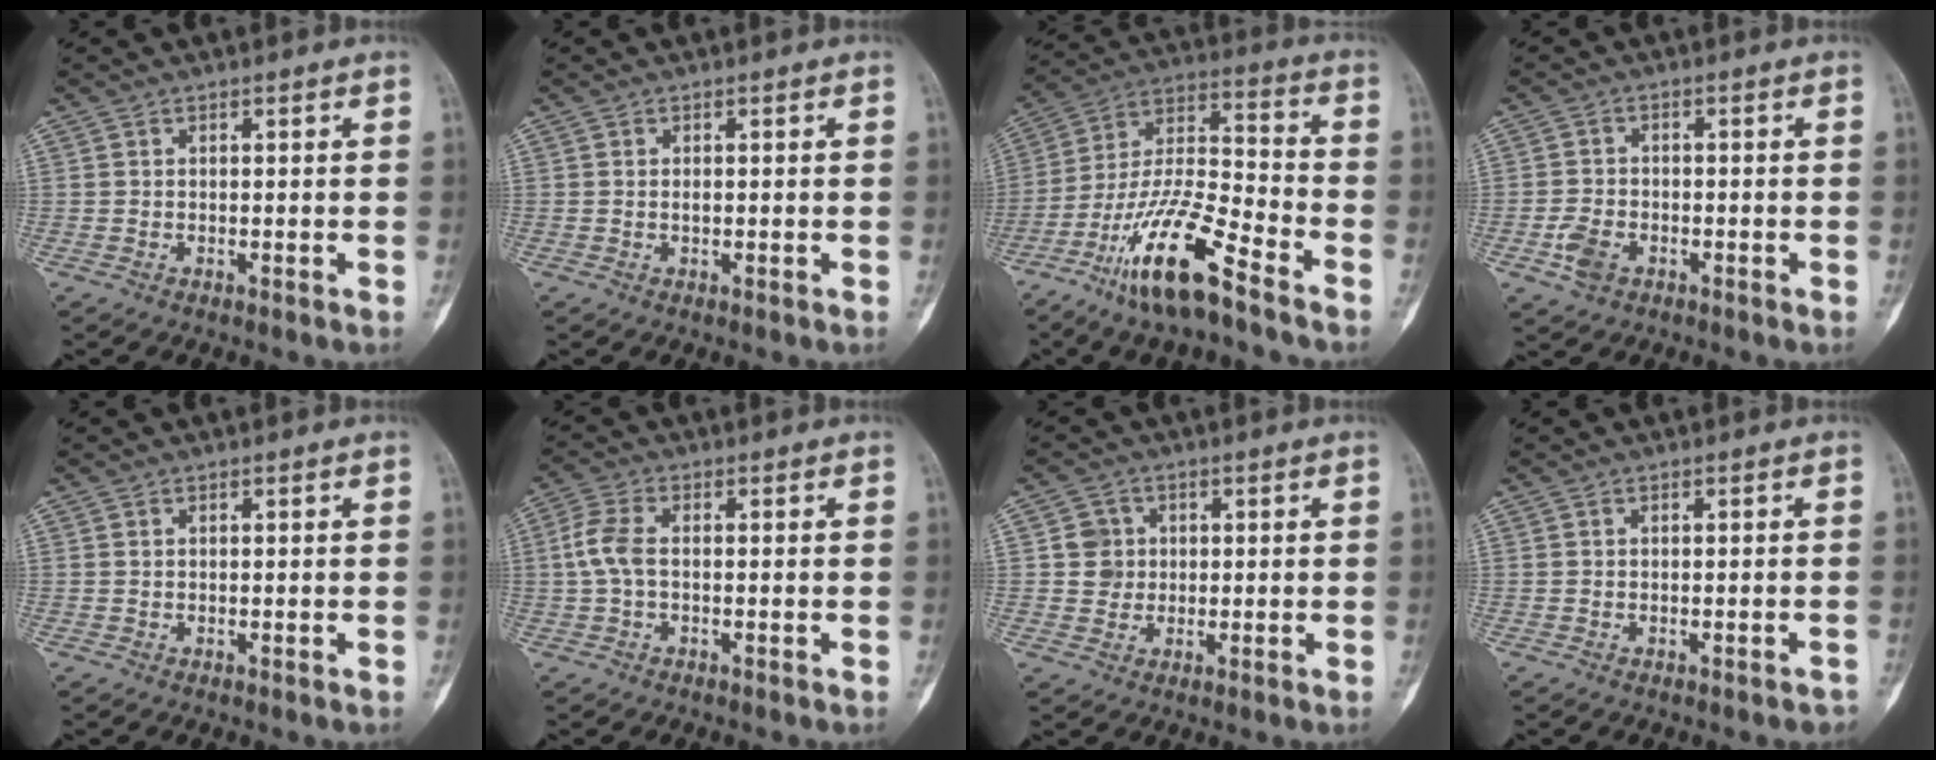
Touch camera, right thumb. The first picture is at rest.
{"total": 0.6, "force": [0.0, 0.4, 0.5], "torque": [-0.005, 0.001, -0.001]}
{"total": 17.0, "force": [-10.9, 3.4, 12.6], "torque": [-0.248, 0.065, -0.203]}
{"total": 4.4, "force": [-1.9, 2.9, 2.7], "torque": [-0.050, 0.008, -0.037]}
{"total": 0.0}
{"total": 5.0, "force": [-0.2, 2.6, 4.2], "torque": [-0.104, 0.013, -0.010]}
{"total": 4.0, "force": [0.5, 3.9, 0.7], "torque": [0.018, 0.005, 0.005]}
{"total": 1.6, "force": [-1.4, 0.6, 0.6], "torque": [-0.006, 0.010, -0.012]}